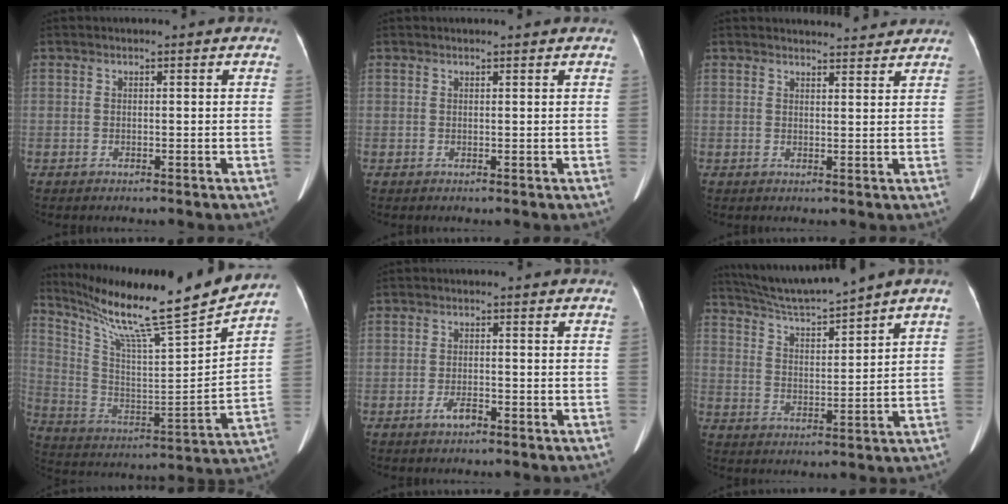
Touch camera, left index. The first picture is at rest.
{"total": 1.7, "force": [1.6, -0.1, 0.3], "torque": [-0.006, 0.007, 0.023]}
{"total": 6.5, "force": [6.3, 1.0, 0.9], "torque": [-0.006, 0.007, 0.066]}
{"total": 22.4, "force": [19.6, -1.0, 10.9], "torque": [-0.200, -0.043, 0.315]}
{"total": 2.4, "force": [-1.6, 0.8, 1.6], "torque": [-0.034, 0.000, -0.028]}
{"total": 9.7, "force": [8.8, -1.6, 3.7], "torque": [-0.067, 0.005, 0.164]}